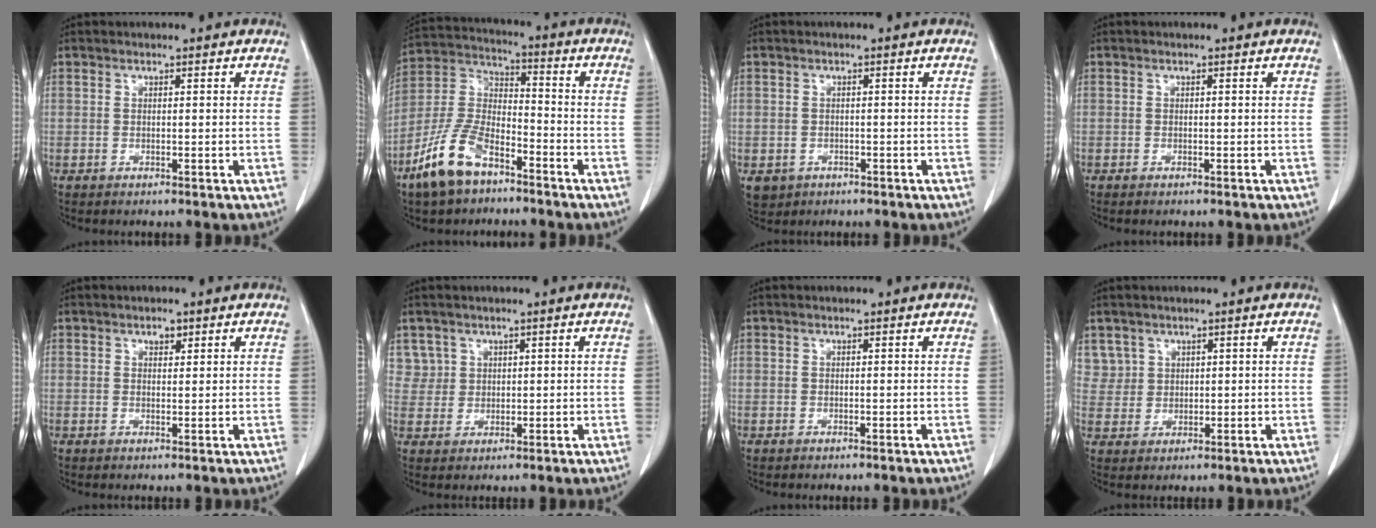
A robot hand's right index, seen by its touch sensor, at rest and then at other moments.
{"total": 13.1, "force": [-8.2, 5.6, 8.5], "torque": [-0.195, -0.002, -0.163]}
{"total": 6.2, "force": [-2.7, 5.3, 1.8], "torque": [-0.047, 0.001, -0.031]}
{"total": 0.5, "force": [-0.2, 0.3, 0.3], "torque": [-0.011, -0.001, -0.002]}
{"total": 2.1, "force": [1.2, 1.3, 1.1], "torque": [-0.022, 0.001, 0.022]}
{"total": 4.6, "force": [2.2, 4.0, -0.1], "torque": [0.013, 0.012, 0.048]}
{"total": 0.0}
{"total": 5.5, "force": [2.8, 4.8, 0.1], "torque": [0.004, 0.015, 0.063]}